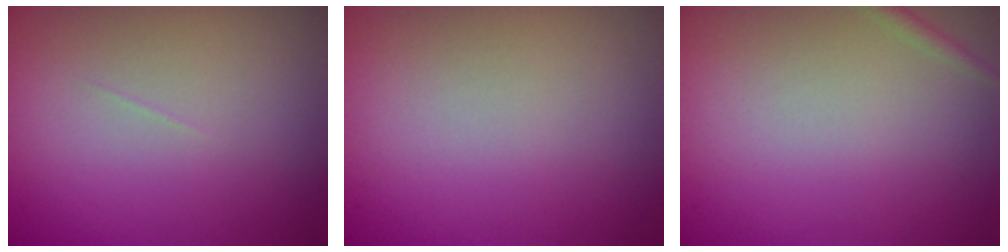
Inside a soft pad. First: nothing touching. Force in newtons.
{"total": 0.0}
{"total": 0.8, "press": 0.8, "slide": 0.1}